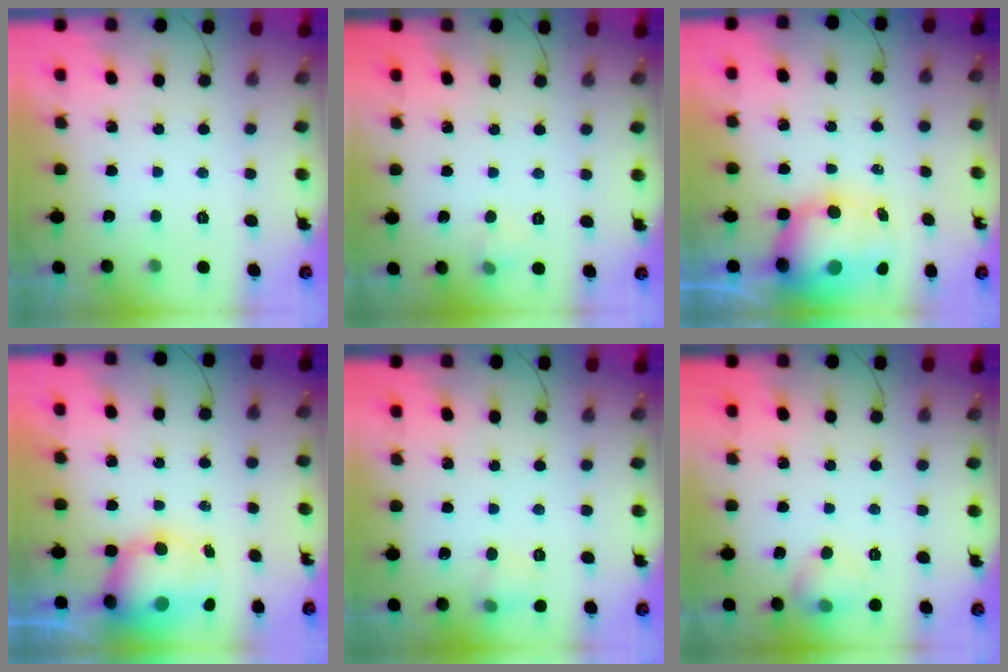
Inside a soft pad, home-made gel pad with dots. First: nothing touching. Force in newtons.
{"total": 3.7, "press": 3.6, "slide": 1.1}
{"total": 12.5, "press": 12.1, "slide": 3.4}
{"total": 9.3, "press": 9.0, "slide": 2.5}
{"total": 7.4, "press": 7.2, "slide": 1.7}
{"total": 7.1, "press": 6.9, "slide": 1.5}